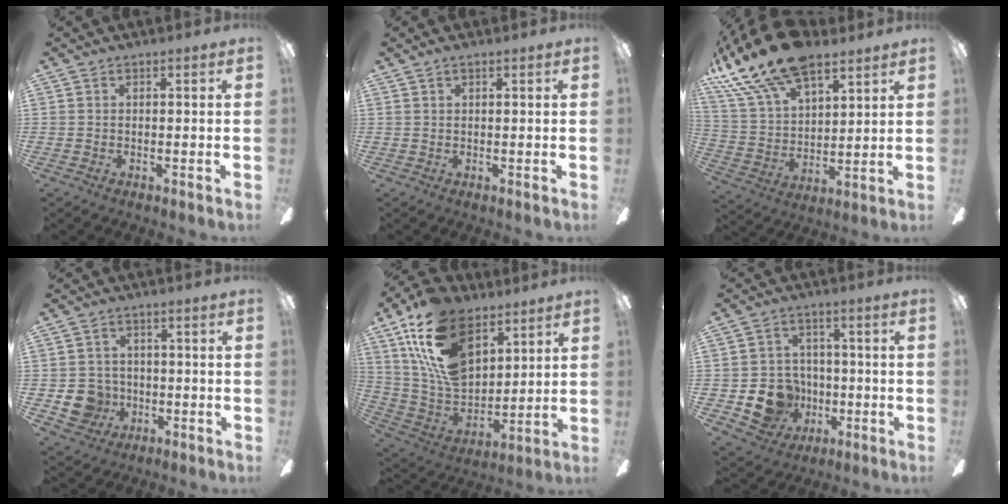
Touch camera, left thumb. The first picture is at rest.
{"total": 1.0, "force": [0.6, 0.3, 0.7], "torque": [-0.014, 0.001, 0.010]}
{"total": 20.8, "force": [14.5, 9.3, 11.6], "torque": [-0.237, -0.080, 0.258]}
{"total": 7.7, "force": [-1.6, 7.2, 2.3], "torque": [-0.067, 0.015, -0.026]}
{"total": 22.5, "force": [12.2, 12.8, 13.9], "torque": [-0.300, -0.055, 0.222]}
{"total": 11.8, "force": [-3.3, 10.4, 4.3], "torque": [-0.094, 0.026, -0.046]}